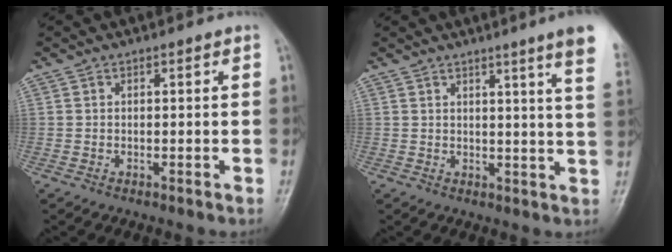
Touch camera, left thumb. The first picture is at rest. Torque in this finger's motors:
{"motor_torque": [3.14, 1.85, 1.57, -1.20, 0.07]}